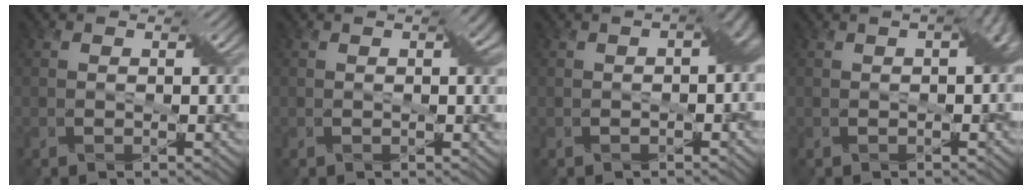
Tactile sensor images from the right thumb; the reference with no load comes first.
{"total": 1.7, "force": [0.6, 0.3, 1.6], "torque": [-0.022, 0.006, 0.008]}
{"total": 4.1, "force": [-0.2, 2.2, 3.4], "torque": [-0.037, 0.001, 0.000]}
{"total": 2.5, "force": [0.3, 0.9, 2.4], "torque": [-0.028, 0.011, 0.007]}